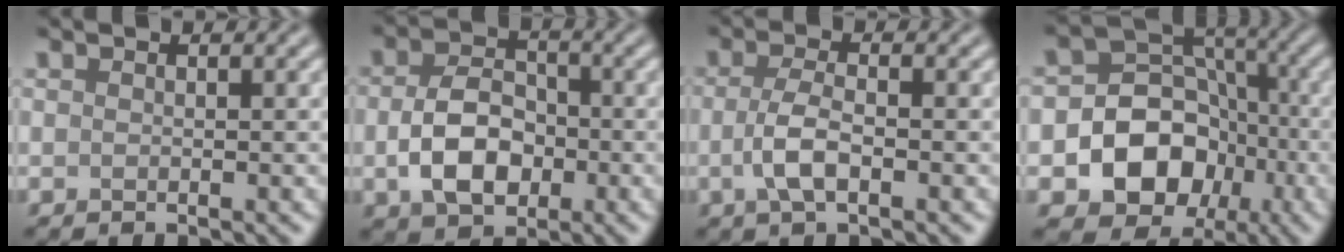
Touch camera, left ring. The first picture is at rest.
{"total": 5.7, "force": [-1.0, 3.8, 4.0], "torque": [-0.080, -0.004, -0.022]}
{"total": 3.1, "force": [-0.7, 1.1, 2.8], "torque": [-0.061, -0.002, -0.018]}
{"total": 9.1, "force": [-2.7, 7.5, 4.4], "torque": [-0.048, 0.004, -0.073]}